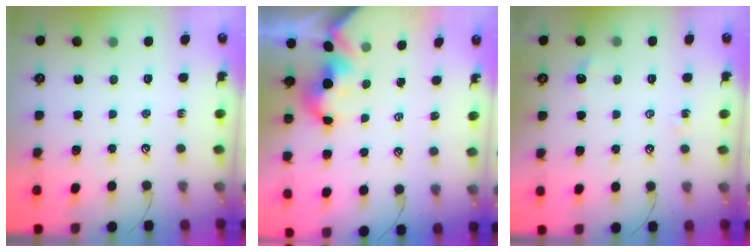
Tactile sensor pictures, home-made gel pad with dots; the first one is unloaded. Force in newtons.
{"total": 2.0, "press": 2.0, "slide": 0.1}
{"total": 2.4, "press": 2.3, "slide": 0.6}